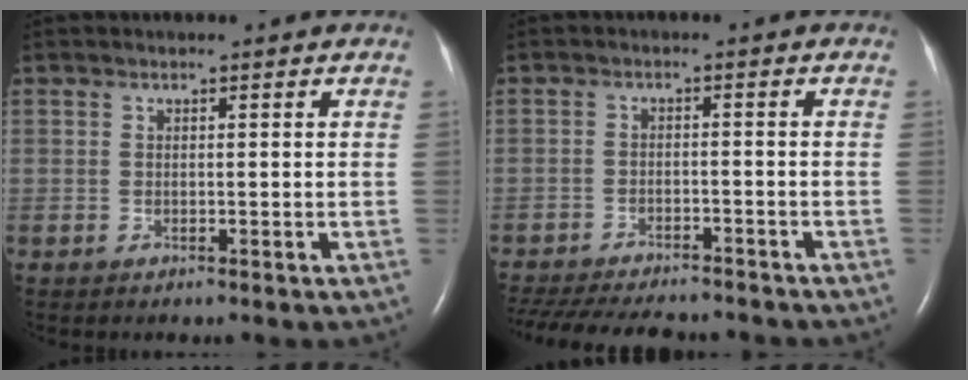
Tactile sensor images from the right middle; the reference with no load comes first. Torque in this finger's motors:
{"motor_torque": [0.21, -0.25, 0.29, 0.08]}